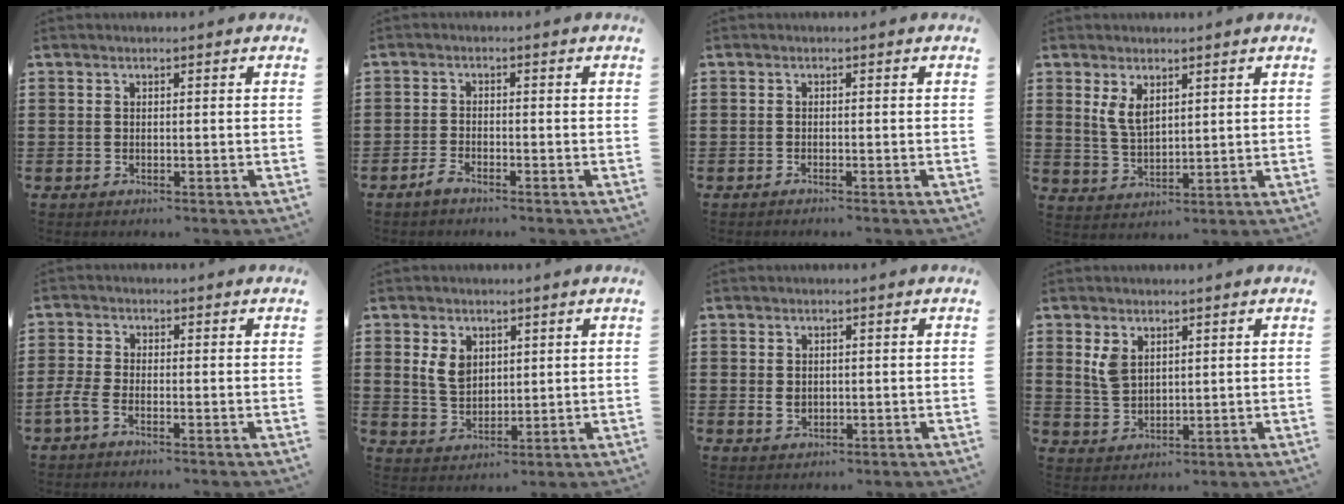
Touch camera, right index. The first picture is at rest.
{"total": 1.8, "force": [-1.7, 0.2, 0.6], "torque": [-0.019, -0.001, -0.035]}
{"total": 0.7, "force": [-0.7, -0.2, -0.1], "torque": [-0.001, -0.003, -0.014]}
{"total": 3.8, "force": [1.9, 2.0, 2.6], "torque": [-0.065, 0.001, 0.032]}
{"total": 2.5, "force": [-1.6, 0.5, 1.8], "torque": [-0.052, -0.008, -0.036]}
{"total": 4.2, "force": [1.7, 3.0, 2.5], "torque": [-0.059, 0.009, 0.031]}
{"total": 1.4, "force": [0.2, 1.1, 0.8], "torque": [-0.017, 0.007, 0.002]}
{"total": 3.6, "force": [2.0, 2.2, 2.0], "torque": [-0.047, 0.007, 0.036]}